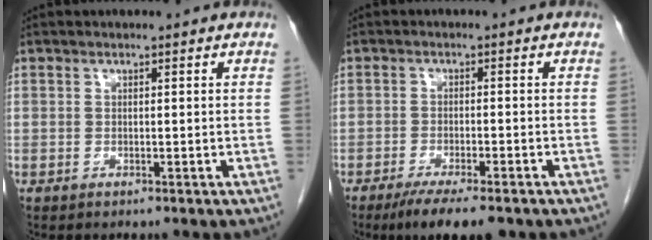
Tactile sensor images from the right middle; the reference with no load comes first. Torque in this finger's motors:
{"motor_torque": [0.75, -0.54, 0.14, 0.08]}